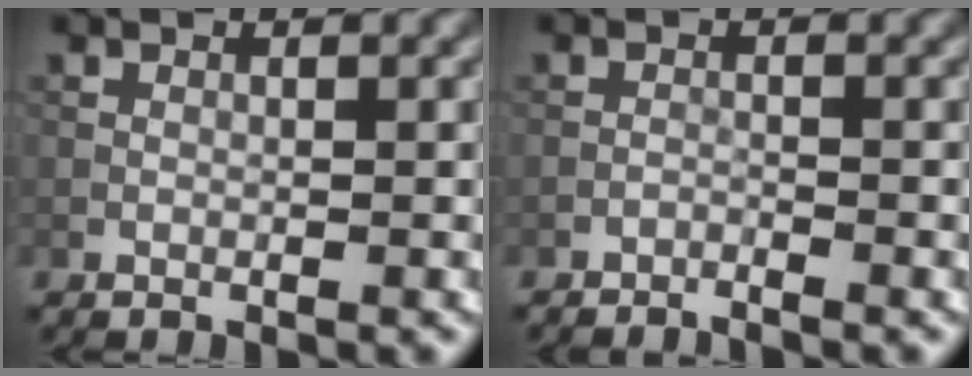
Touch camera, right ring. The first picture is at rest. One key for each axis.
{"total": 1.3, "fx": -1.2, "fy": -0.1, "fz": 0.2, "tx": -0.009, "ty": 0.000, "tz": -0.026}